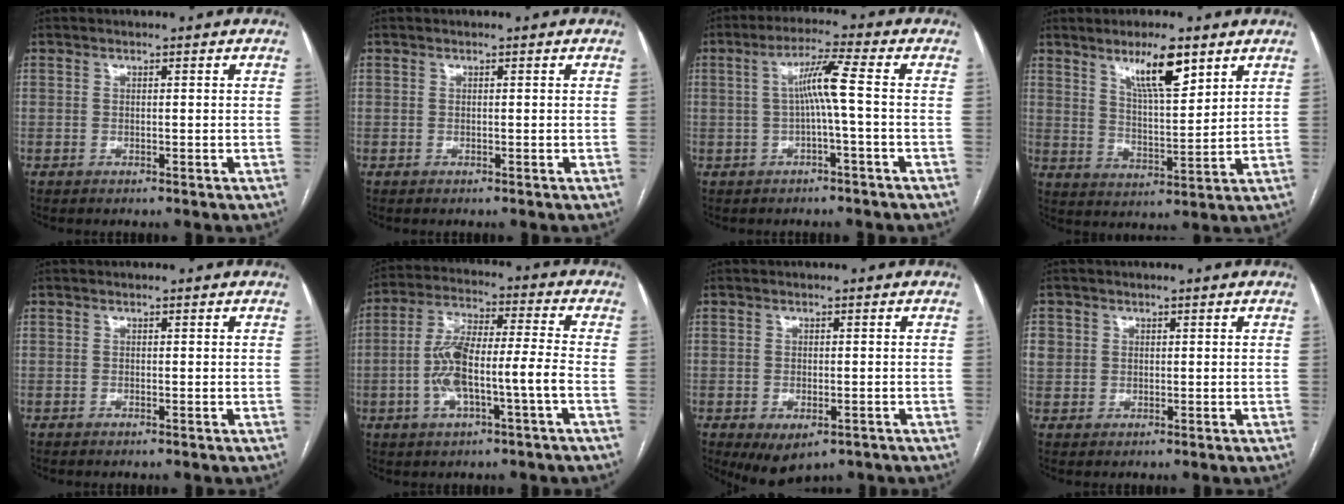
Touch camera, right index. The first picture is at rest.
{"total": 0.0}
{"total": 5.7, "force": [-0.2, -0.7, 5.7], "torque": [-0.102, 0.020, 0.001]}
{"total": 9.1, "force": [5.7, 1.7, 6.9], "torque": [-0.124, -0.004, 0.101]}
{"total": 0.0}
{"total": 10.9, "force": [-3.0, 1.5, 10.4], "torque": [-0.208, 0.021, -0.053]}
{"total": 5.2, "force": [-2.8, 2.8, 3.3], "torque": [-0.049, -0.006, -0.033]}
{"total": 4.3, "force": [1.0, 4.0, 1.2], "torque": [-0.037, 0.015, 0.026]}